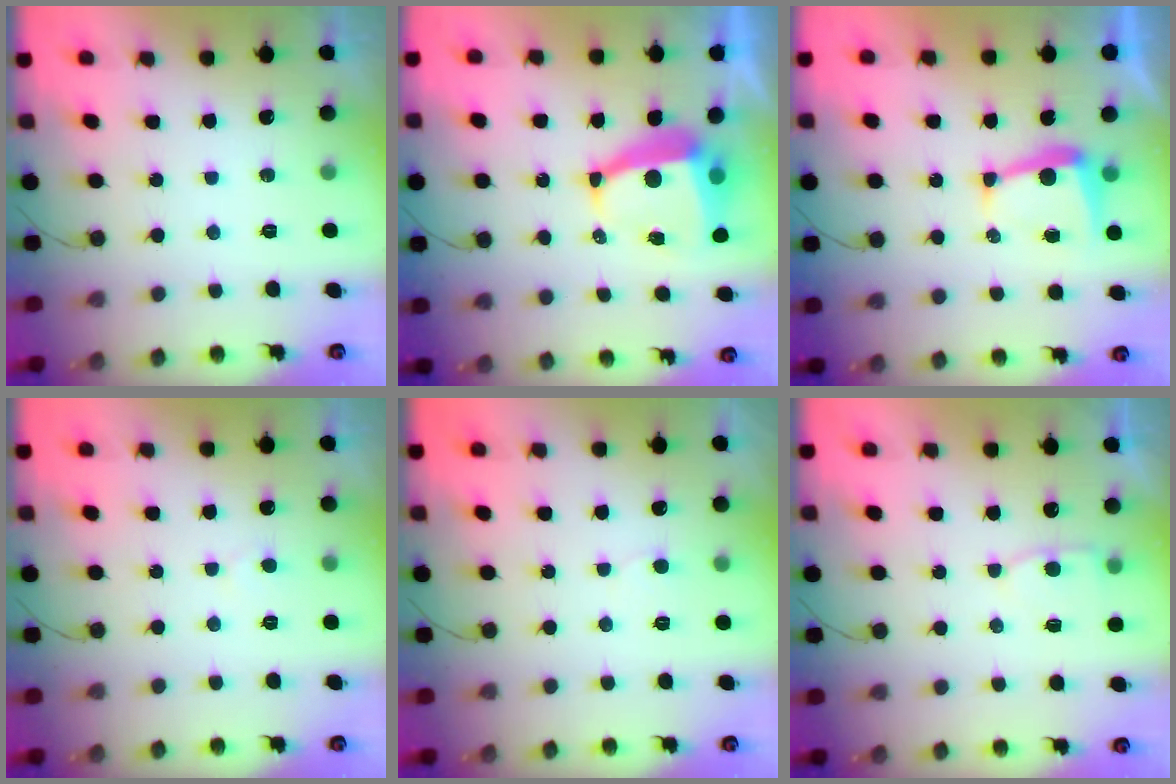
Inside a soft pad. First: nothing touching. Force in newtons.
{"total": 8.7, "press": 8.6, "slide": 1.2}
{"total": 5.6, "press": 5.6, "slide": 0.6}
{"total": 2.7, "press": 2.7, "slide": 0.2}
{"total": 5.4, "press": 5.4, "slide": 0.5}
{"total": 4.3, "press": 4.3, "slide": 0.6}